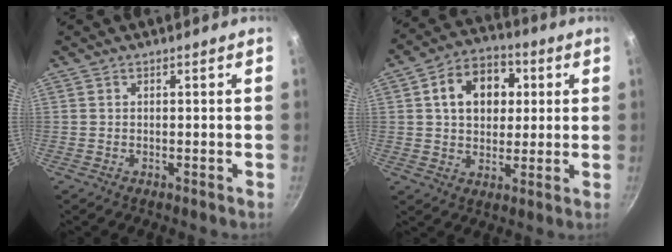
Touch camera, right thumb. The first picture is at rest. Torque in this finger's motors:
{"motor_torque": [0.54, 2.60, 1.17, 0.30, 0.09]}